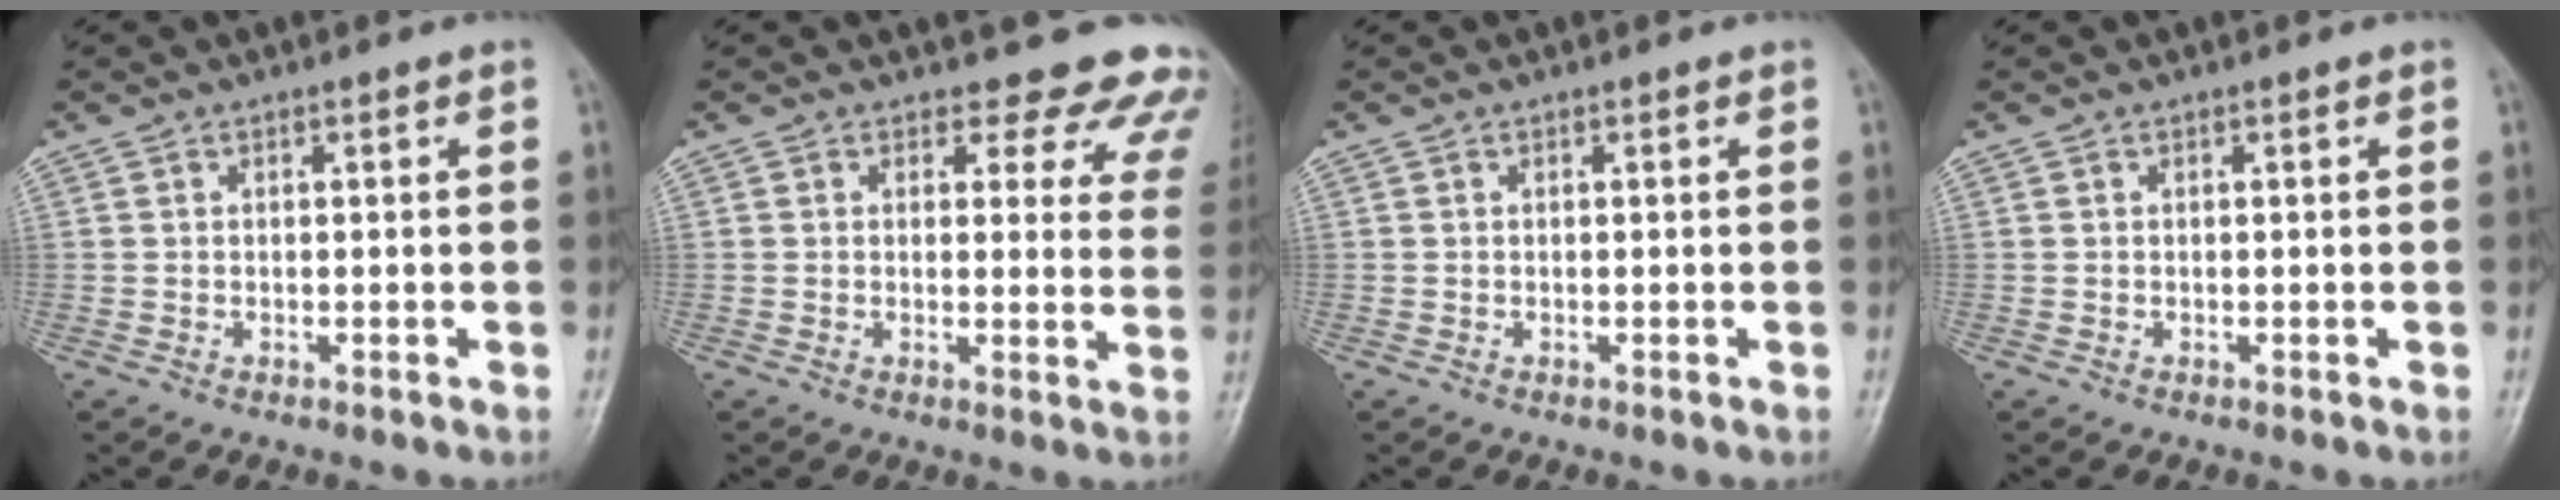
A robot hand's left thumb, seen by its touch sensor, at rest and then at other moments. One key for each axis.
{"total": 12.1, "fx": 11.1, "fy": 4.6, "fz": 1.6, "tx": 0.038, "ty": -0.080, "tz": 0.091}
{"total": 0.0}
{"total": 0.0}